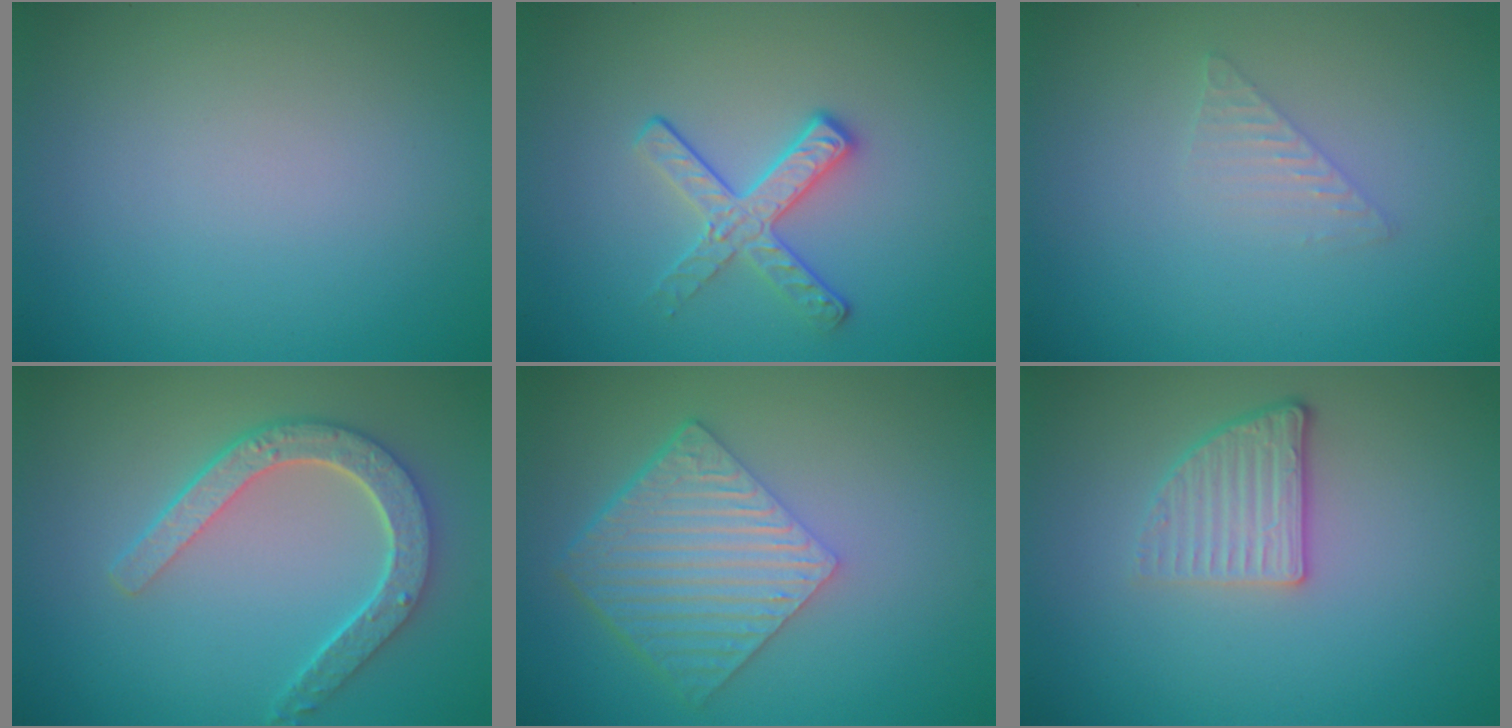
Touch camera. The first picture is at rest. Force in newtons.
{"total": 2.9, "press": 2.6, "slide": 1.4}
{"total": 1.4, "press": 1.4, "slide": 0.1}
{"total": 4.9, "press": 3.9, "slide": 3.0}
{"total": 6.5, "press": 4.6, "slide": 4.6}
{"total": 2.8, "press": 2.3, "slide": 1.6}